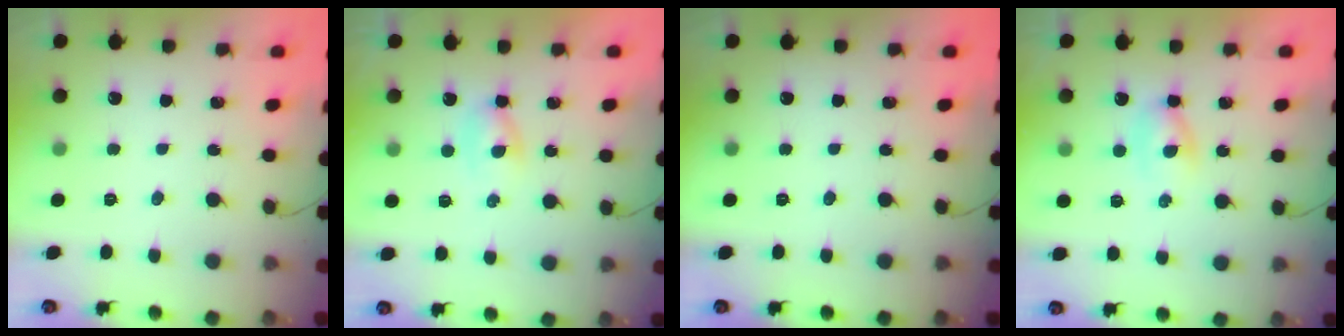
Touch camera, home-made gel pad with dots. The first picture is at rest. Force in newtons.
{"total": 1.9, "press": 1.6, "slide": 1.0}
{"total": 0.0}
{"total": 2.3, "press": 2.2, "slide": 0.8}